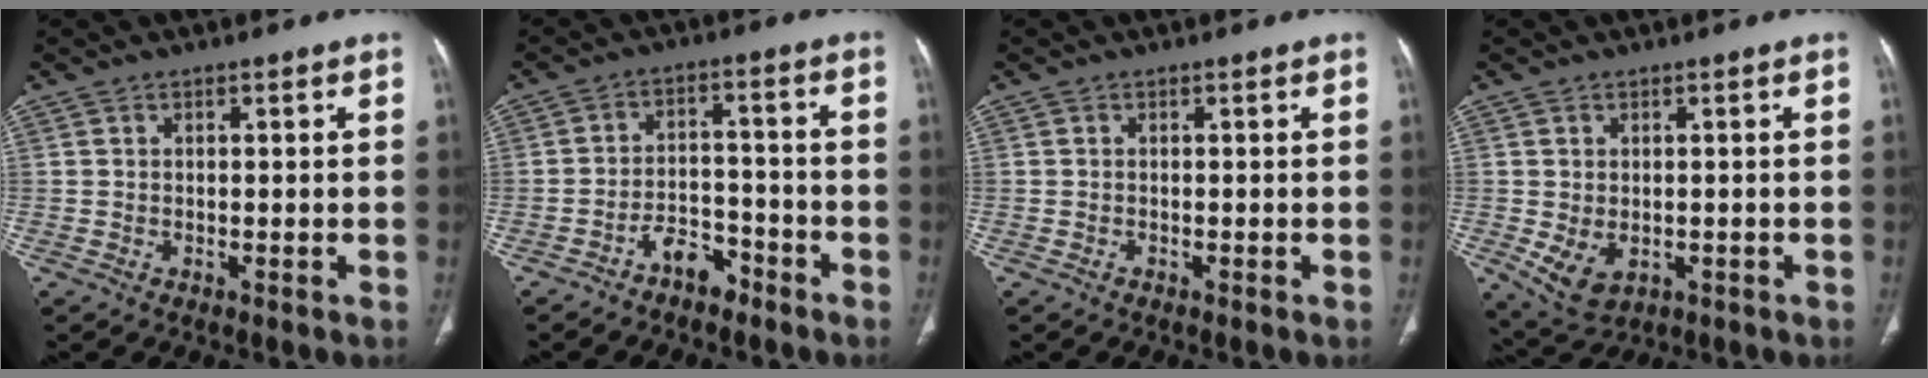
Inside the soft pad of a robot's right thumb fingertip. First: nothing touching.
{"total": 5.7, "force": [-4.1, 3.0, 2.6], "torque": [-0.029, 0.043, -0.069]}
{"total": 0.0}
{"total": 6.1, "force": [-1.2, 4.3, 4.2], "torque": [-0.071, -0.007, 0.000]}